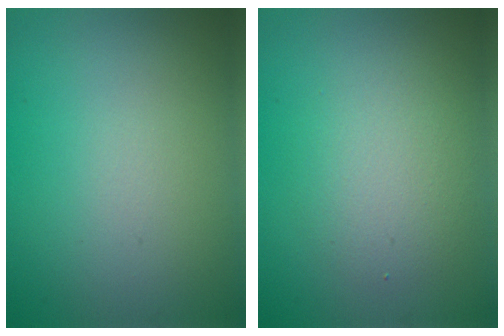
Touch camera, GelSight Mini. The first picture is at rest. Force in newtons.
{"total": 3.1, "press": 3.1, "slide": 0.1}